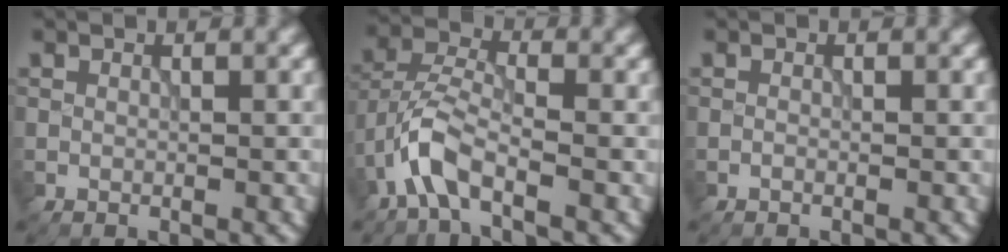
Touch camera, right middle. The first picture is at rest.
{"total": 4.7, "force": [-2.7, 1.7, 3.5], "torque": [-0.076, 0.009, -0.062]}
{"total": 0.0}